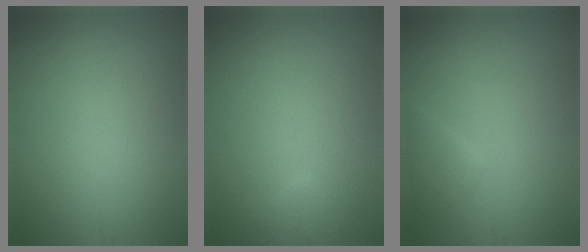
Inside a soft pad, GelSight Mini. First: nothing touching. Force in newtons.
{"total": 1.1, "press": 1.1, "slide": 0.1}
{"total": 1.3, "press": 1.3, "slide": 0.1}